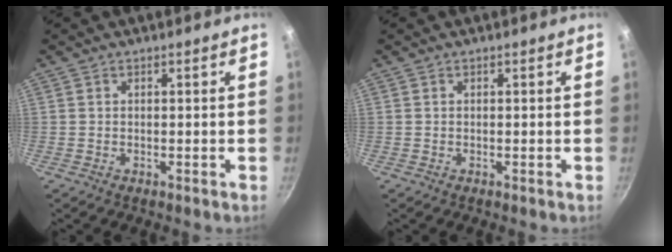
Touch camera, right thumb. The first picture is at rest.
{"total": 0.0}